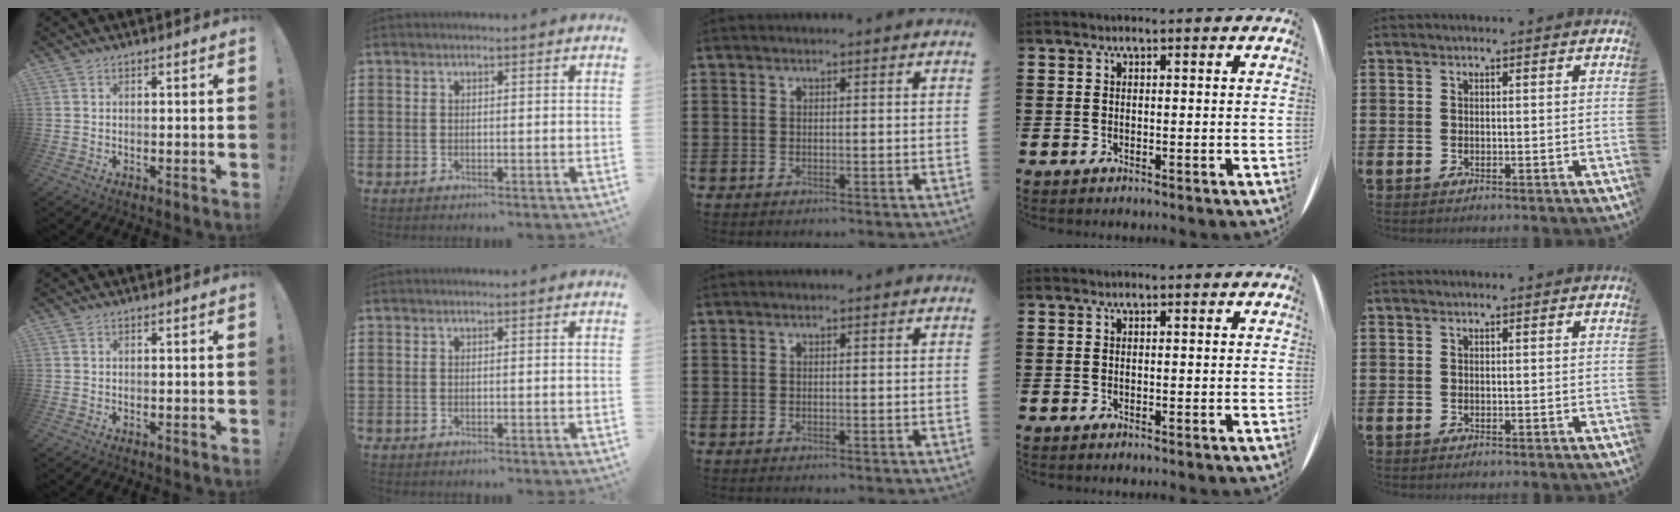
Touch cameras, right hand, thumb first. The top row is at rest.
{}